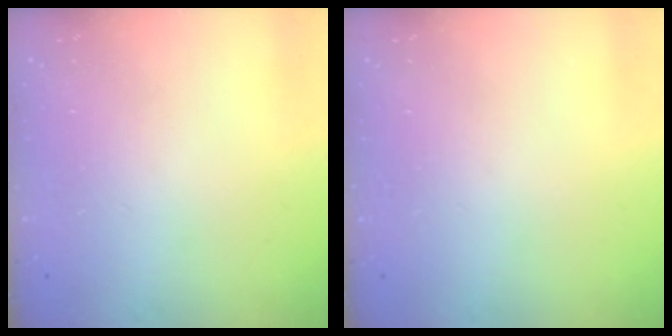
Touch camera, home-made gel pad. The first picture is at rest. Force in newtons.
{"total": 0.0}